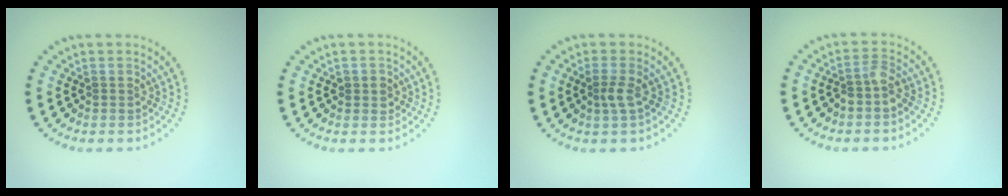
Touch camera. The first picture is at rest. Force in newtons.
{"total": 1.1, "press": 1.0, "slide": 0.4}
{"total": 1.4, "press": 1.2, "slide": 0.8}
{"total": 1.7, "press": 1.3, "slide": 1.1}